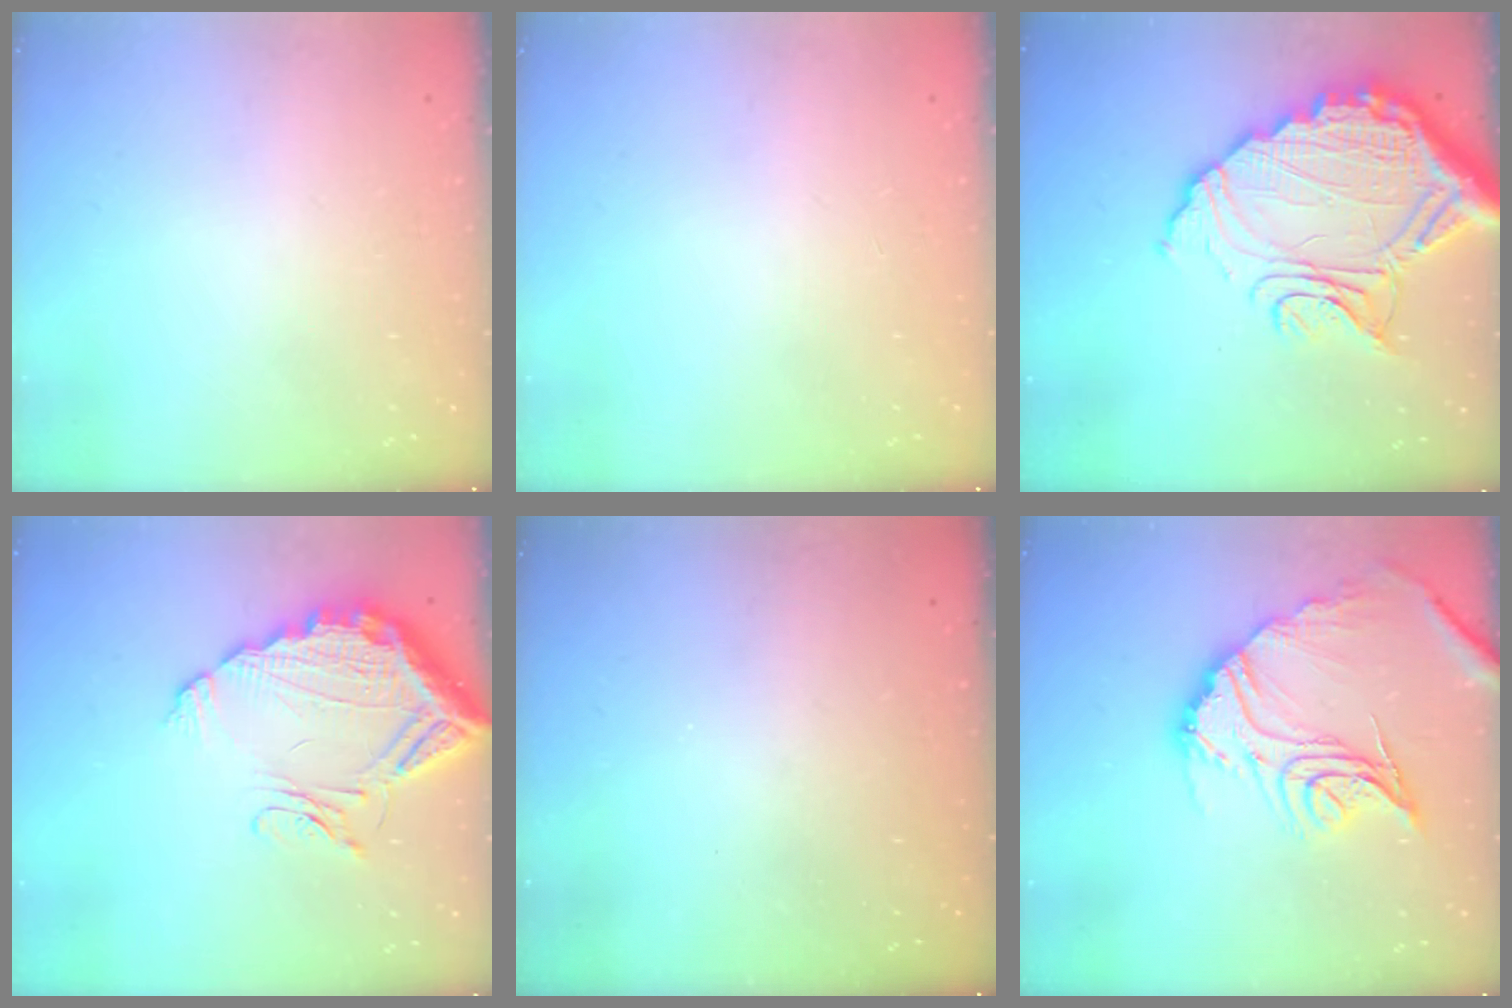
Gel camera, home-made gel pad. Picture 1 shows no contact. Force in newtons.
{"total": 0.0}
{"total": 20.2, "press": 20.1, "slide": 2.2}
{"total": 15.9, "press": 15.8, "slide": 1.4}
{"total": 3.2, "press": 3.2, "slide": 0.1}
{"total": 19.2, "press": 19.1, "slide": 2.0}